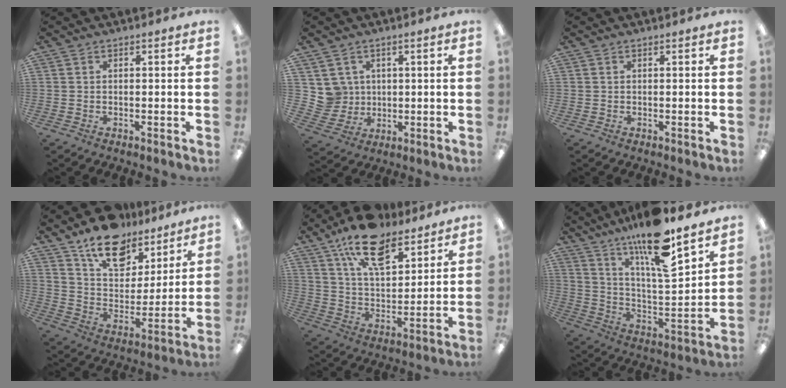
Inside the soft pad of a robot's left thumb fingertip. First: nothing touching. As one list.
[{"total": 5.8, "force": [2.5, 5.3, -0.3], "torque": [-0.008, -0.005, 0.050]}, {"total": 0.0}, {"total": 15.7, "force": [11.8, 8.3, 6.2], "torque": [-0.105, -0.075, 0.214]}, {"total": 16.5, "force": [11.6, 7.5, 9.1], "torque": [-0.157, -0.055, 0.206]}, {"total": 16.7, "force": [13.2, 2.8, 9.9], "torque": [-0.180, -0.093, 0.220]}]